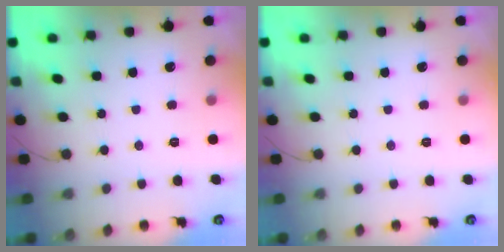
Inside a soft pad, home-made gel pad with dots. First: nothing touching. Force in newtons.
{"total": 0.0}